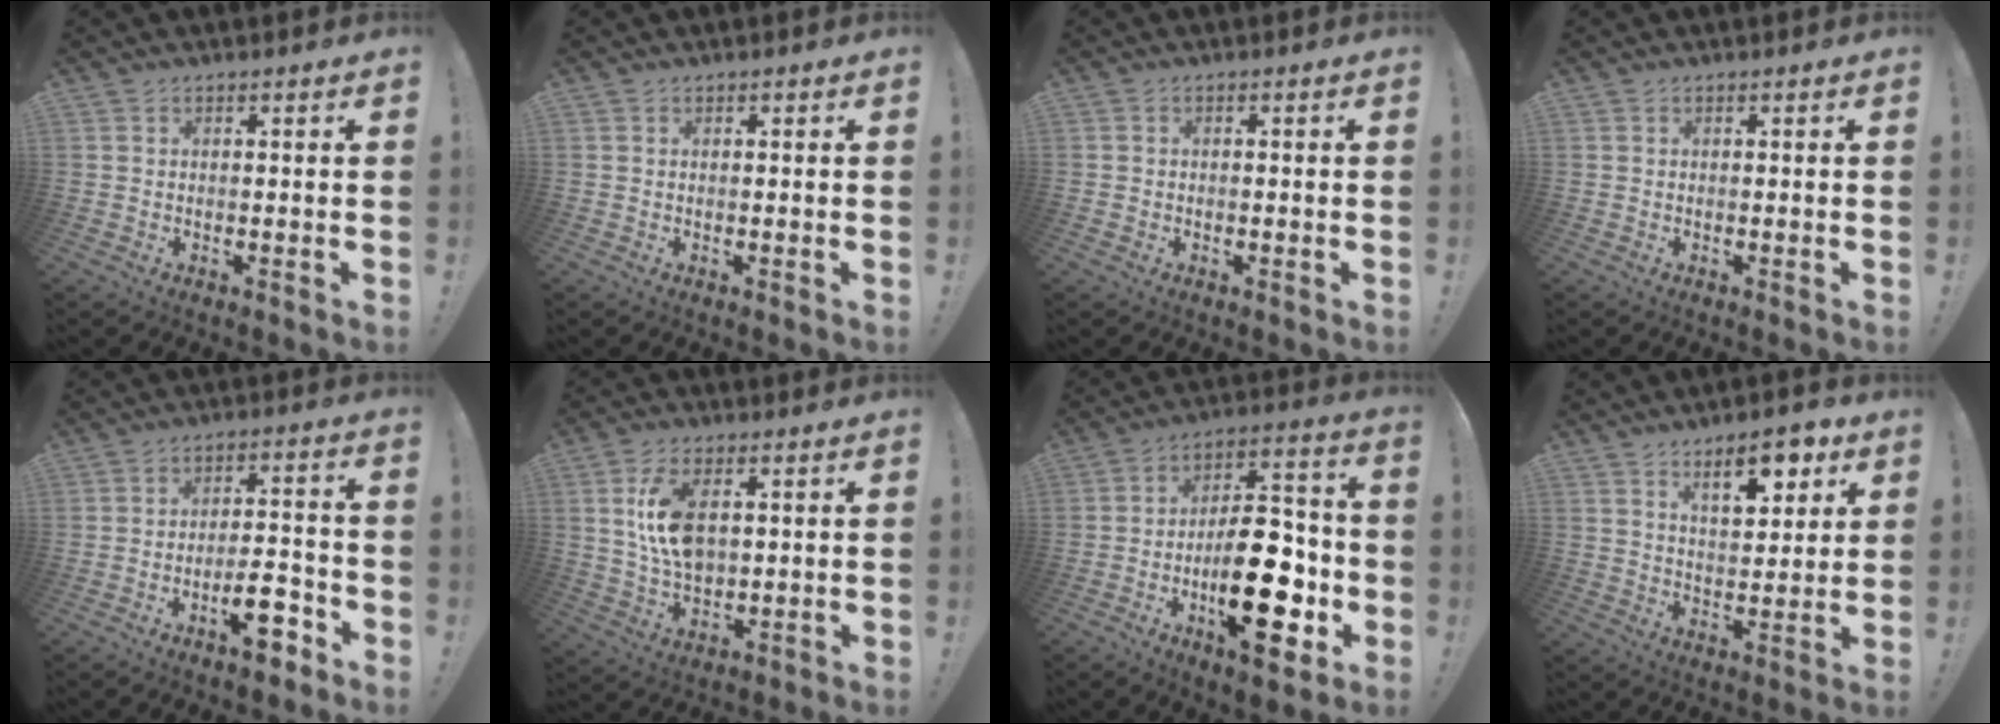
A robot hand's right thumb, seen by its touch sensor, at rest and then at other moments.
{"total": 0.0}
{"total": 0.9, "force": [-0.6, 0.7, 0.1], "torque": [-0.009, 0.005, -0.009]}
{"total": 0.0}
{"total": 9.6, "force": [-5.6, 3.4, 7.0], "torque": [-0.104, 0.039, -0.094]}
{"total": 11.3, "force": [2.4, 6.3, 9.0], "torque": [-0.172, -0.006, 0.041]}
{"total": 23.6, "force": [-6.5, 10.9, 19.8], "torque": [-0.323, 0.044, -0.090]}
{"total": 10.4, "force": [6.0, 4.1, 7.4], "torque": [-0.092, -0.027, 0.100]}